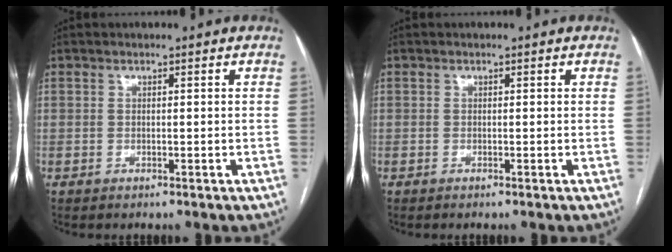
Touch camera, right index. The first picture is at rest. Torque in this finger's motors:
{"motor_torque": [-0.05, -0.01, -0.03, 0.00]}